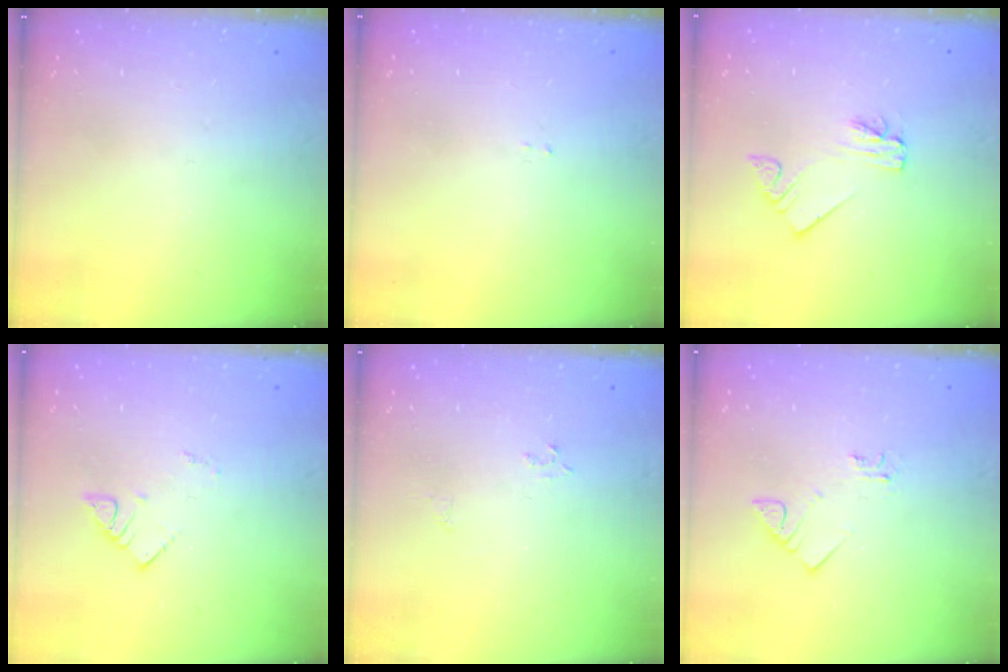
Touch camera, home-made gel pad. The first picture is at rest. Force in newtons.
{"total": 1.5, "press": 1.5, "slide": 0.2}
{"total": 1.9, "press": 1.9, "slide": 0.2}
{"total": 2.1, "press": 2.1, "slide": 0.3}
{"total": 2.3, "press": 2.3, "slide": 0.2}
{"total": 3.7, "press": 3.6, "slide": 0.7}